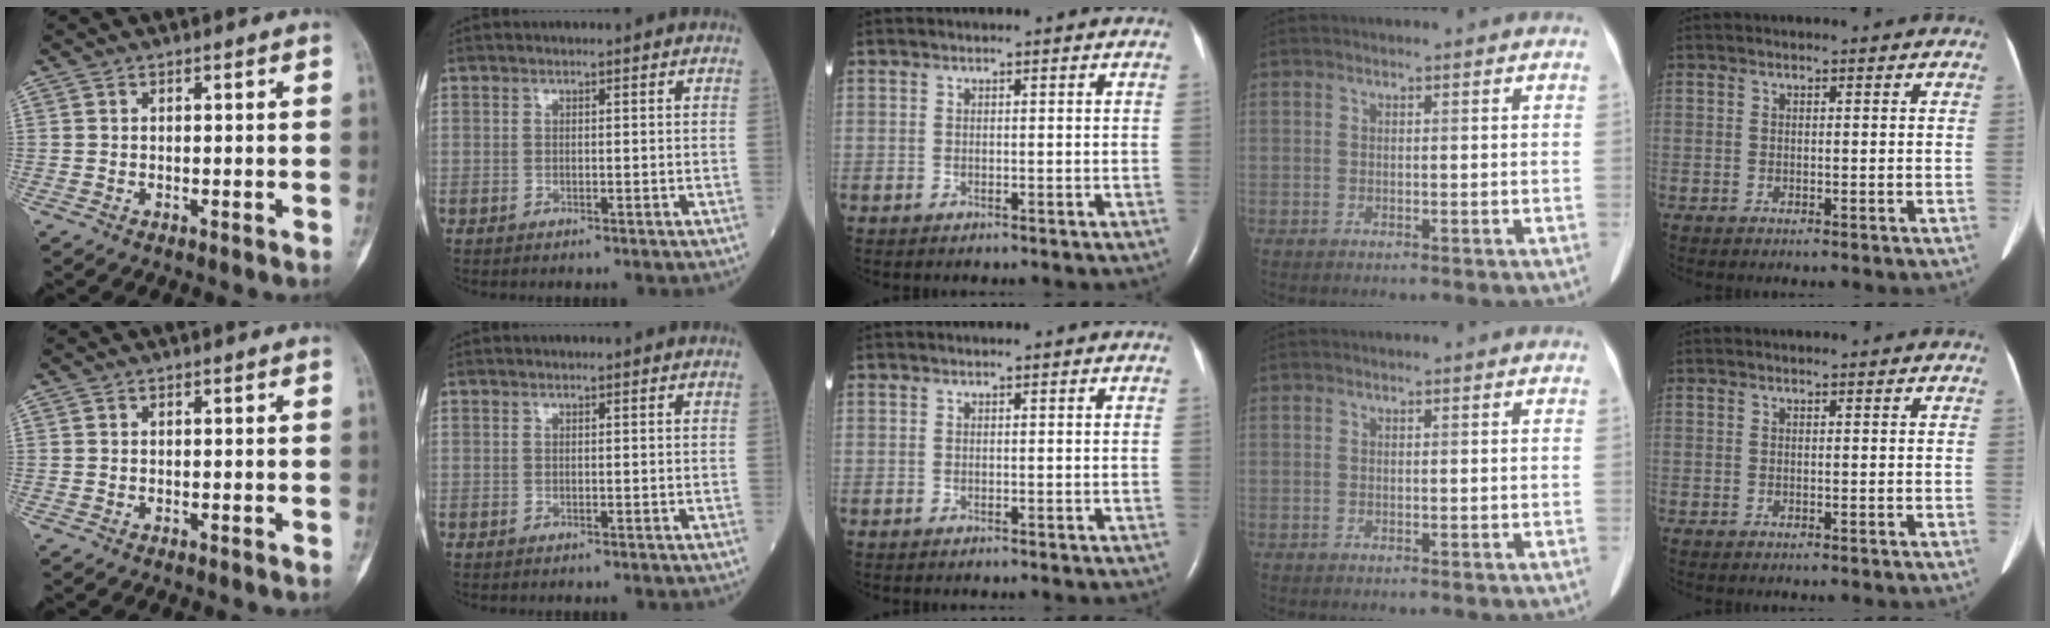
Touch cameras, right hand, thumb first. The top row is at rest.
{}